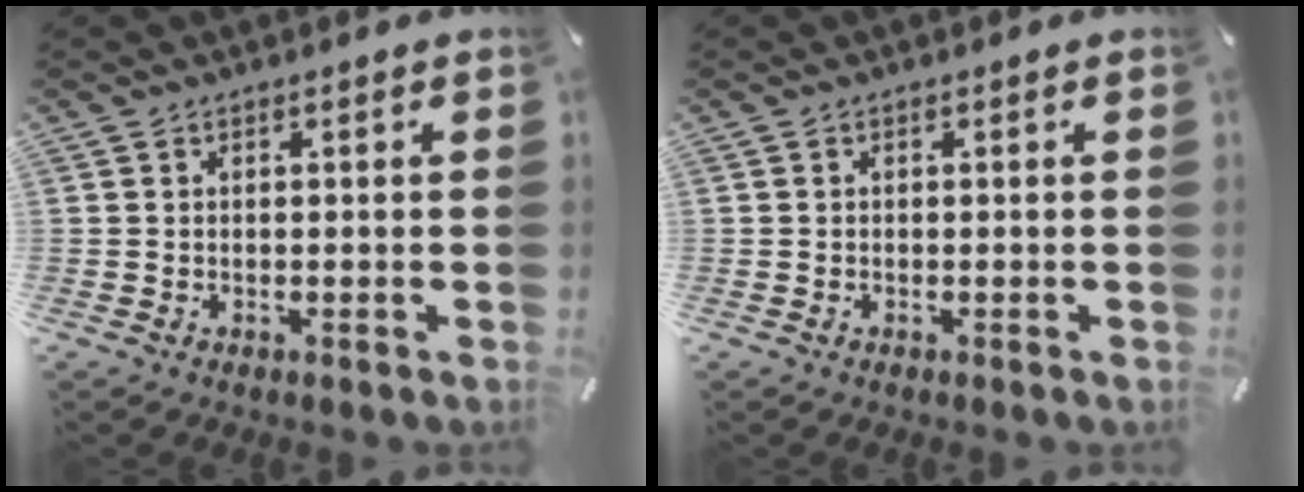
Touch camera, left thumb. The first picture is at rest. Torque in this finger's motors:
{"motor_torque": [0.00, 0.00, 0.00, 0.00, 0.00]}